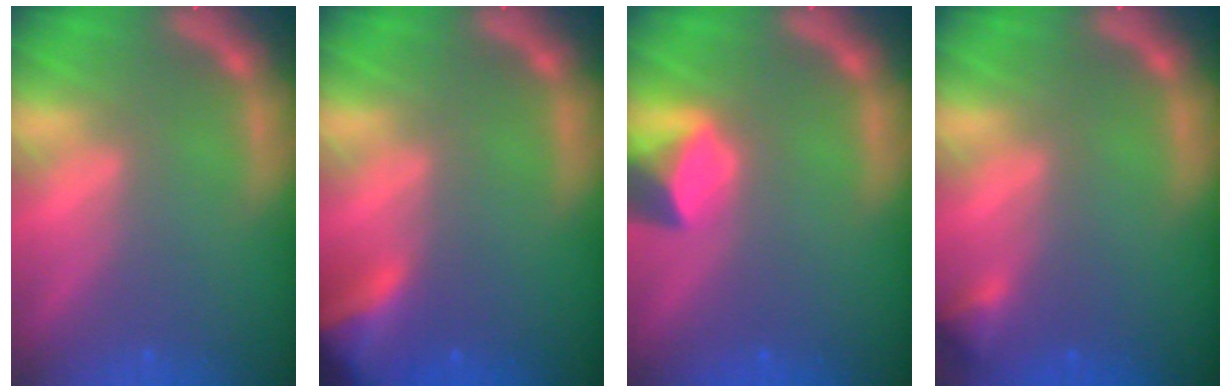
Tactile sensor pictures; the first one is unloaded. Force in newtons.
{"total": 5.4}
{"total": 3.4}
{"total": 1.4}